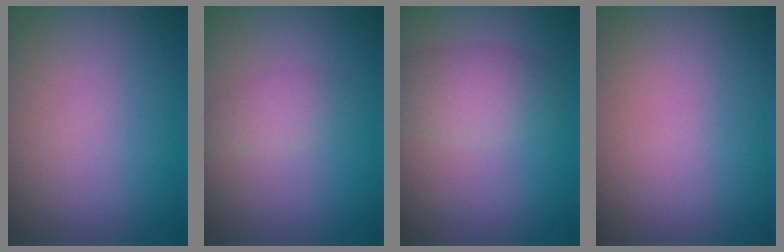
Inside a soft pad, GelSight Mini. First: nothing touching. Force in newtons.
{"total": 1.6, "press": 1.6, "slide": 0.1}
{"total": 3.3, "press": 3.2, "slide": 0.1}
{"total": 0.0}